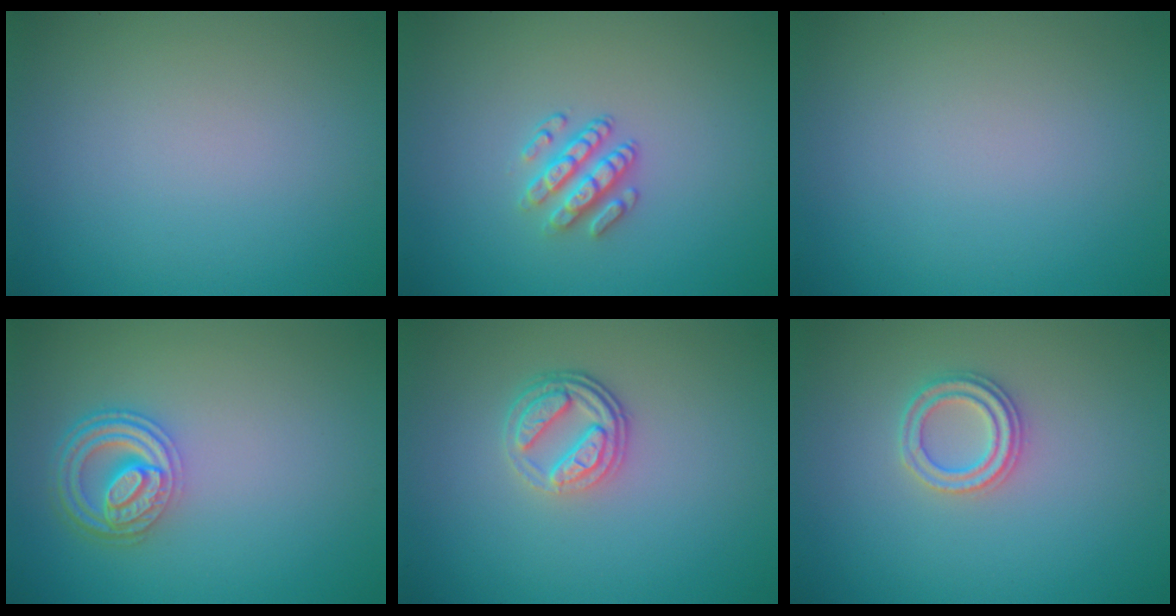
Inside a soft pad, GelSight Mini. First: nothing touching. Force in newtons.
{"total": 2.3, "press": 1.9, "slide": 1.4}
{"total": 0.0}
{"total": 4.5, "press": 3.6, "slide": 2.7}
{"total": 3.4, "press": 2.7, "slide": 2.1}
{"total": 2.3, "press": 2.3, "slide": 0.4}